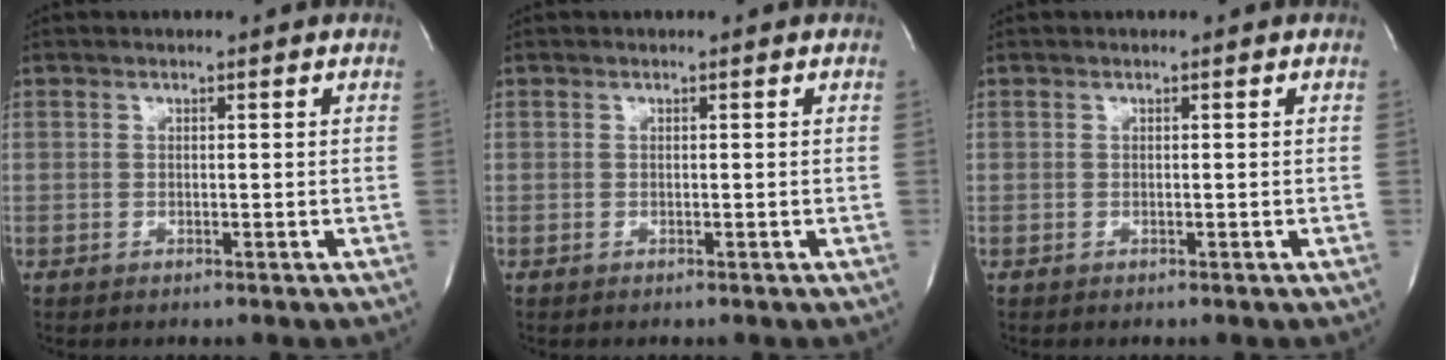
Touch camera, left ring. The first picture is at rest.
{"total": 0.0}
{"total": 0.0}